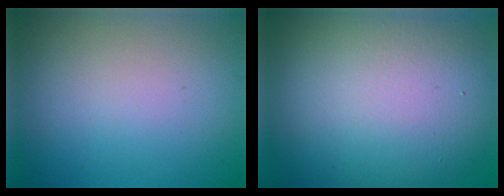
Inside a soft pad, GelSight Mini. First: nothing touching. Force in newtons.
{"total": 13.5, "press": 13.5, "slide": 0.6}